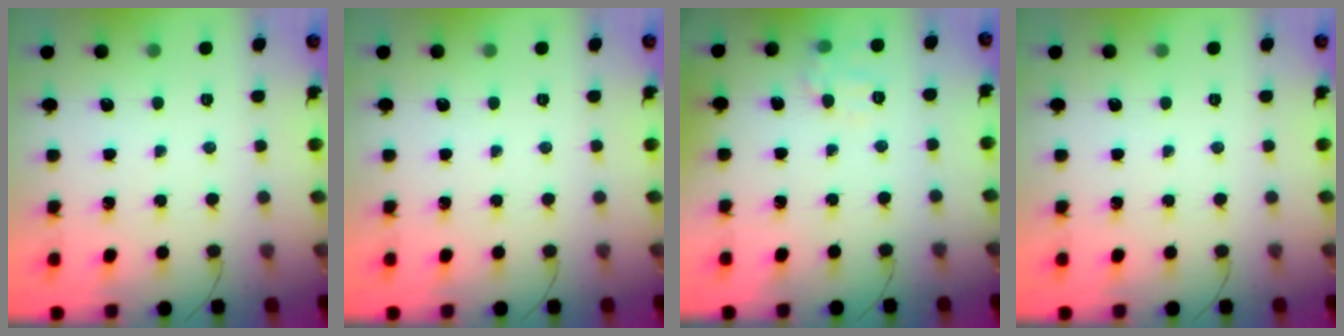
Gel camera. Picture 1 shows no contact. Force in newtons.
{"total": 0.0}
{"total": 7.5, "press": 7.5, "slide": 0.6}
{"total": 0.0}